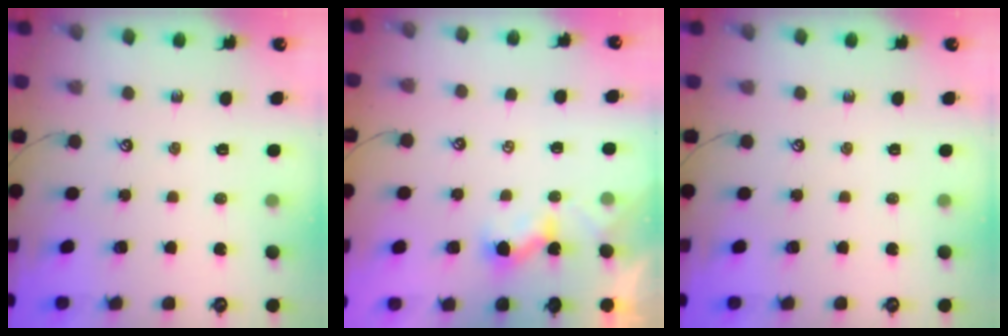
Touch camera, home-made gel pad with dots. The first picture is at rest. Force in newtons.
{"total": 2.8, "press": 2.8, "slide": 0.1}
{"total": 0.0}